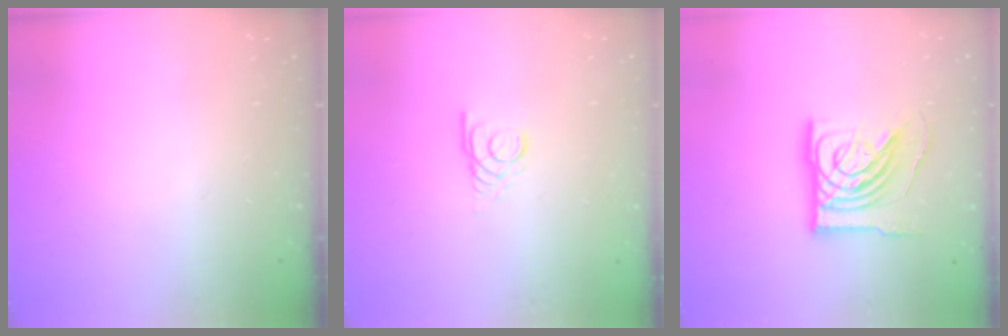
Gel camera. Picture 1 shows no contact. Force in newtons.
{"total": 2.2, "press": 2.2, "slide": 0.2}
{"total": 15.9, "press": 15.7, "slide": 1.9}